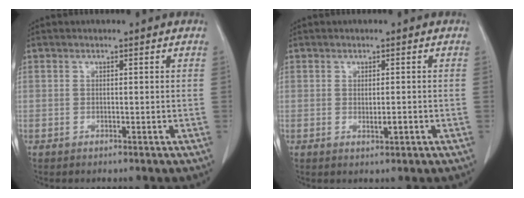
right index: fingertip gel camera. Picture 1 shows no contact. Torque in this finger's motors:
{"motor_torque": [0.02, 0.02, -0.05, 0.00]}